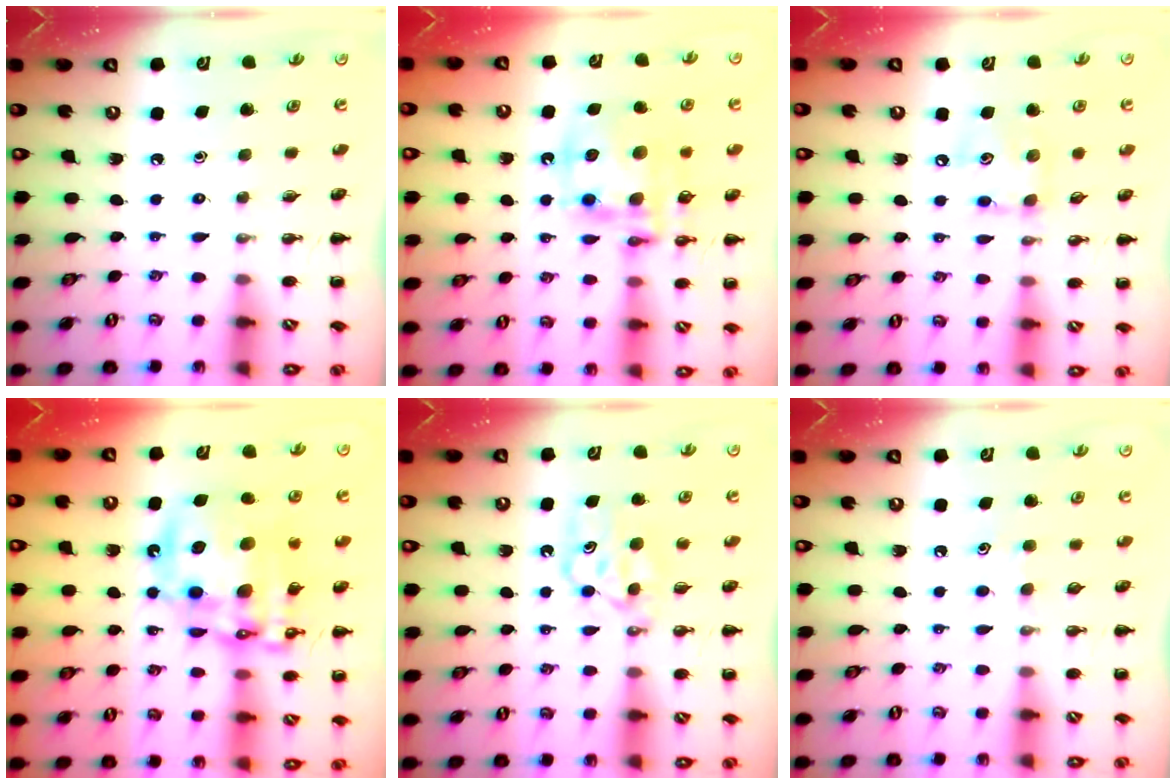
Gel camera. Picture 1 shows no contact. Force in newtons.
{"total": 14.3, "press": 14.0, "slide": 3.1}
{"total": 8.0, "press": 8.0, "slide": 0.8}
{"total": 20.4, "press": 19.9, "slide": 4.7}
{"total": 5.9, "press": 5.7, "slide": 1.4}
{"total": 4.9, "press": 4.6, "slide": 1.6}